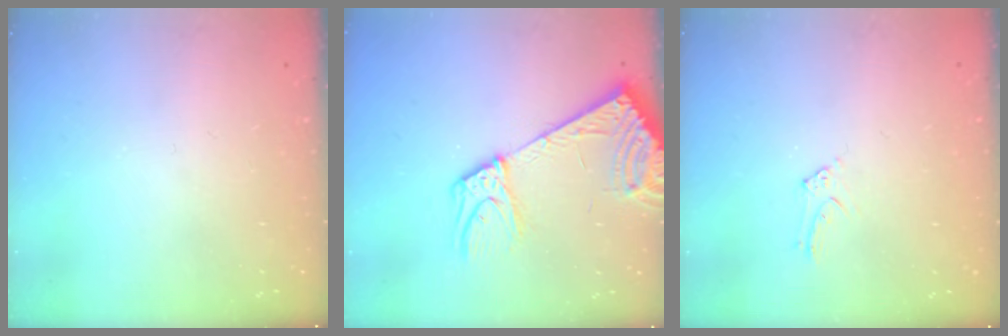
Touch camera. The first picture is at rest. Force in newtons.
{"total": 12.8, "press": 12.5, "slide": 3.0}
{"total": 5.9, "press": 5.9, "slide": 0.6}